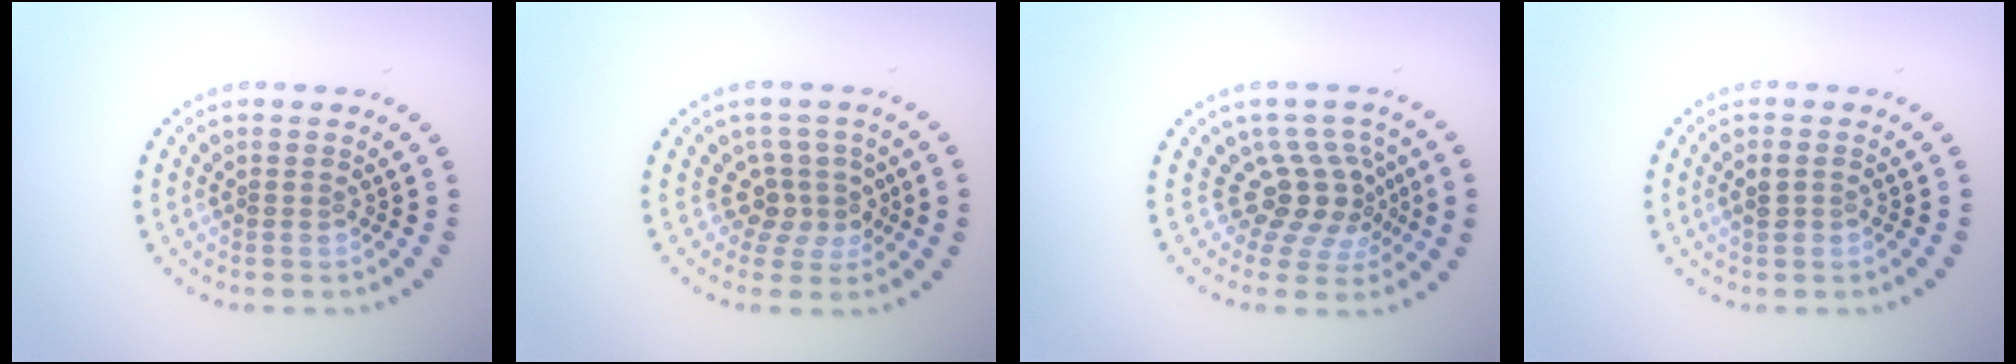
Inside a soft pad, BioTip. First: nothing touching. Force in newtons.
{"total": 2.8, "press": 2.2, "slide": 1.8}
{"total": 4.1, "press": 2.8, "slide": 2.9}
{"total": 1.5, "press": 1.5, "slide": 0.2}